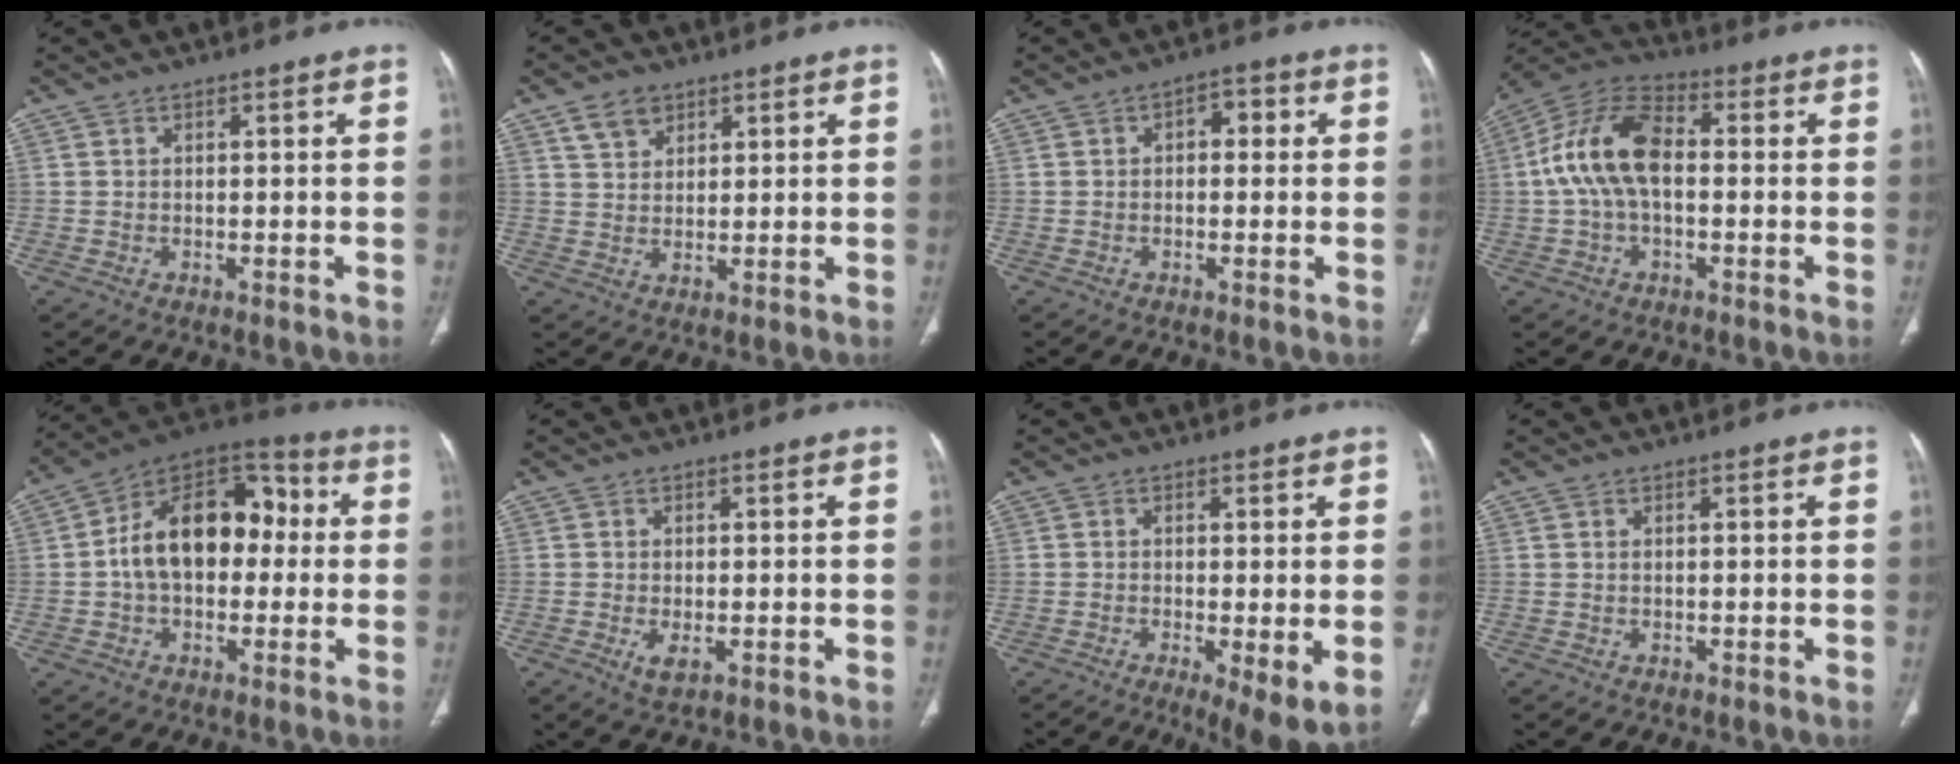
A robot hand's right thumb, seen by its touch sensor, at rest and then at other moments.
{"total": 4.8, "force": [3.0, 3.2, 1.9], "torque": [-0.020, -0.015, 0.060]}
{"total": 3.6, "force": [0.5, 2.3, 2.7], "torque": [-0.021, 0.012, 0.001]}
{"total": 13.7, "force": [0.3, 7.8, 11.3], "torque": [-0.223, 0.036, -0.005]}
{"total": 18.0, "force": [0.8, 11.7, 13.6], "torque": [-0.185, 0.045, 0.003]}
{"total": 2.9, "force": [-0.8, 1.3, 2.4], "torque": [-0.048, -0.007, -0.011]}
{"total": 6.9, "force": [-1.7, 1.8, 6.5], "torque": [-0.107, -0.023, -0.027]}
{"total": 0.0}